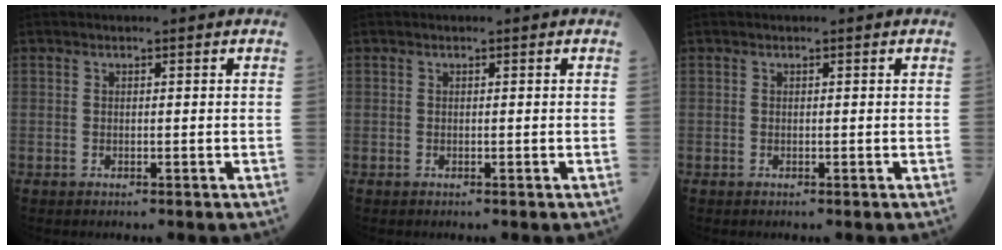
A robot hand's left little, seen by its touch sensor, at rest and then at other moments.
{"total": 0.0}
{"total": 0.0}